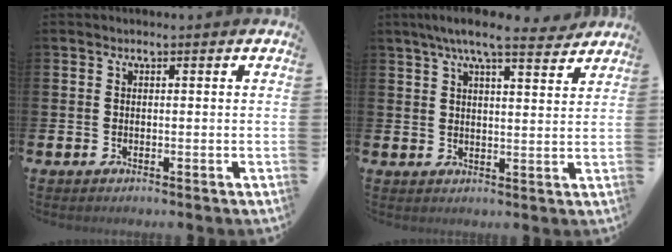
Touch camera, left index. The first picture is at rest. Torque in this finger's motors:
{"motor_torque": [1.07, -1.06, 0.53, 0.21]}